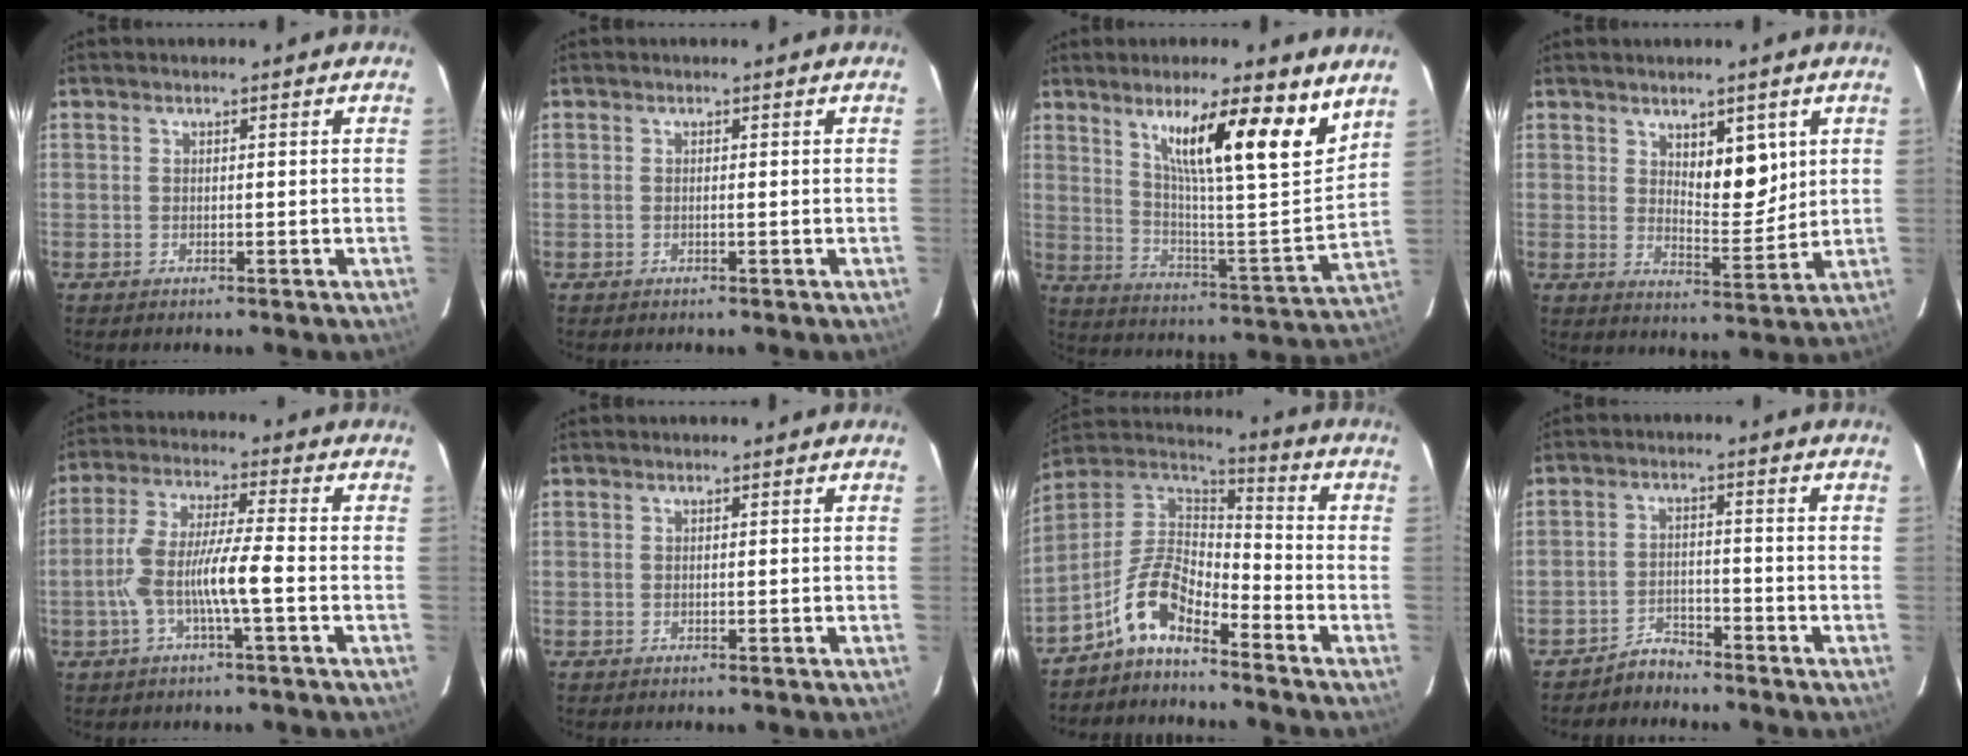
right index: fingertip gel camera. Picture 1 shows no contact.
{"total": 0.0}
{"total": 17.1, "force": [10.2, 1.4, 13.7], "torque": [-0.202, -0.009, 0.162]}
{"total": 6.7, "force": [2.8, 2.6, 5.4], "torque": [-0.086, -0.006, 0.052]}
{"total": 9.0, "force": [-2.3, 0.5, 8.7], "torque": [-0.177, 0.014, -0.049]}
{"total": 0.0}
{"total": 9.1, "force": [-6.4, 3.2, 5.7], "torque": [-0.128, 0.034, -0.125]}
{"total": 3.0, "force": [-2.9, 0.8, -0.3], "torque": [0.009, -0.006, -0.051]}